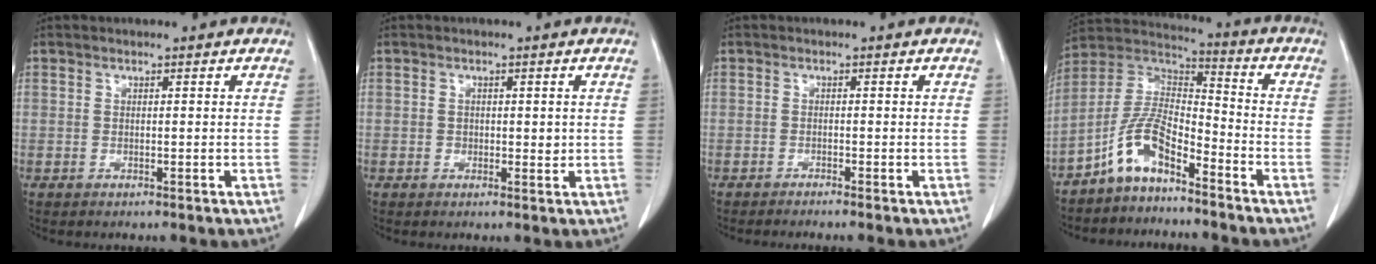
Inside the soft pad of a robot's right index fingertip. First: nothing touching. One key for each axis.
{"total": 1.8, "fx": 0.0, "fy": 1.2, "fz": 1.3, "tx": -0.019, "ty": 0.002, "tz": 0.002}
{"total": 2.2, "fx": -1.8, "fy": -0.4, "fz": 1.0, "tx": -0.014, "ty": 0.003, "tz": -0.027}
{"total": 9.0, "fx": -6.2, "fy": 3.0, "fz": 5.8, "tx": -0.130, "ty": 0.025, "tz": -0.124}